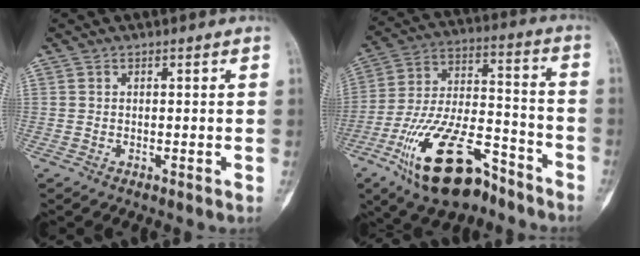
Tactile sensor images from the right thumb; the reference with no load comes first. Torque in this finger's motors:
{"motor_torque": [2.87, 1.50, 1.83, -0.94, 0.56]}